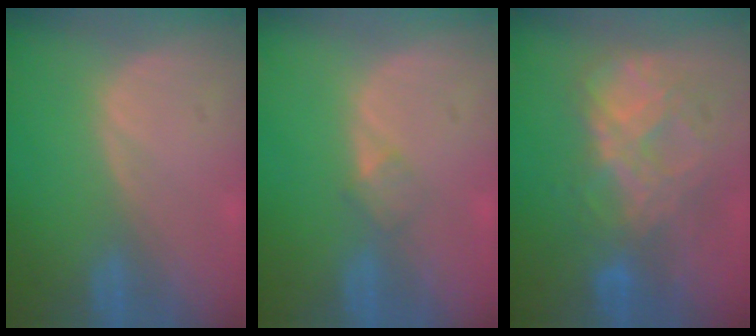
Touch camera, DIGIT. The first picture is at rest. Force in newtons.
{"total": 1.8, "press": 1.8, "slide": 0.2}
{"total": 8.6, "press": 7.5, "slide": 4.1}